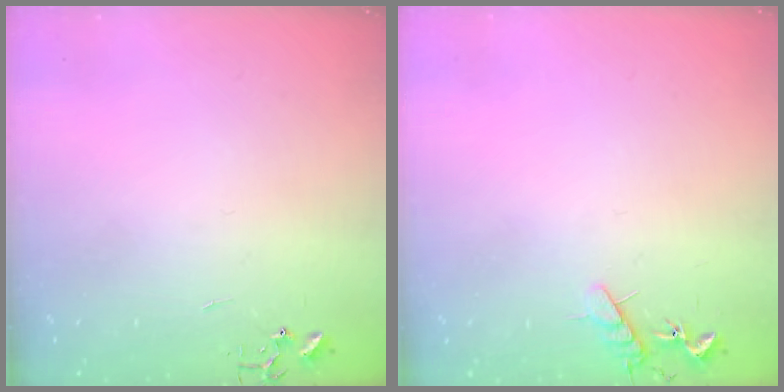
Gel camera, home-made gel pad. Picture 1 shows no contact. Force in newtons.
{"total": 7.0, "press": 6.9, "slide": 0.6}